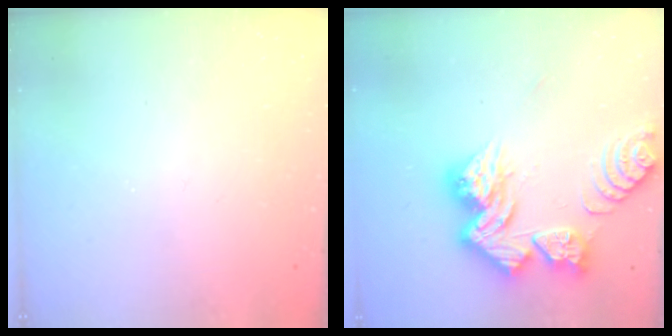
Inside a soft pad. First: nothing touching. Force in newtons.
{"total": 16.4, "press": 16.4, "slide": 1.5}